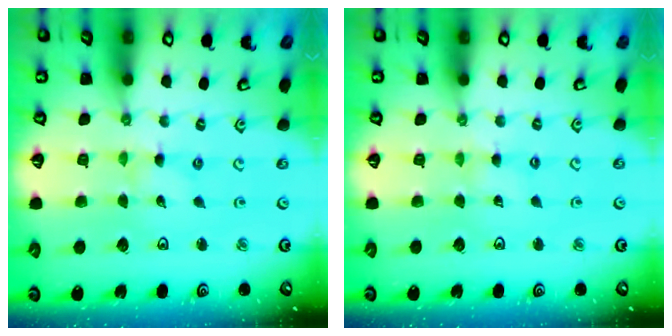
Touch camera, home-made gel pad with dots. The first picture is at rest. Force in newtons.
{"total": 1.4, "press": 1.3, "slide": 0.2}